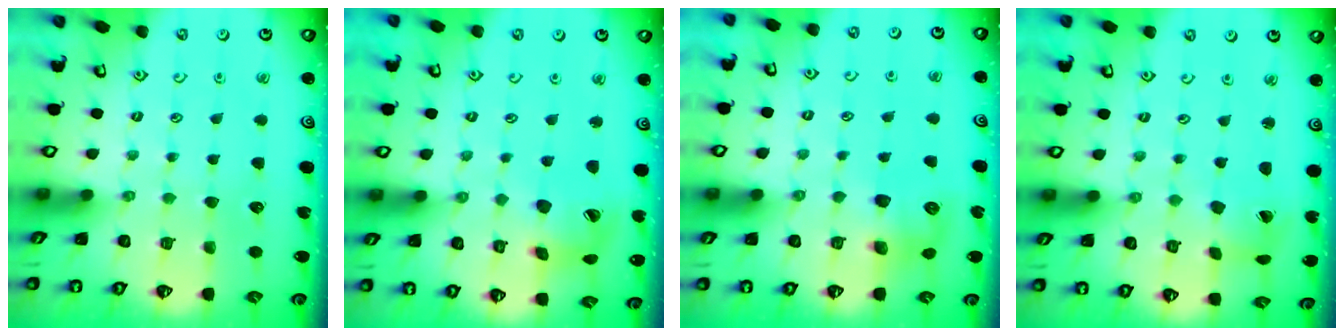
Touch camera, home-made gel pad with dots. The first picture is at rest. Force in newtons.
{"total": 11.9, "press": 11.8, "slide": 1.4}
{"total": 8.4, "press": 8.4, "slide": 0.1}
{"total": 2.9, "press": 2.9, "slide": 0.4}